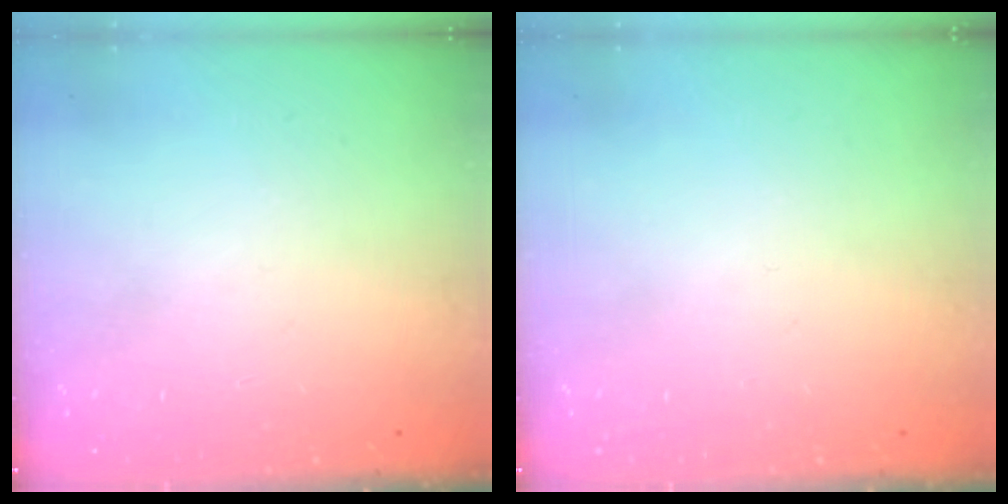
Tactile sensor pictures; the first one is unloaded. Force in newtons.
{"total": 0.0}